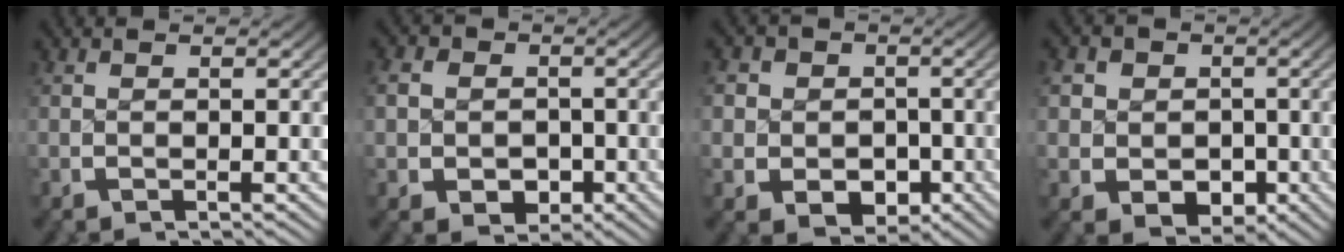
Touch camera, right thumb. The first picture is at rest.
{"total": 5.4, "force": [-0.6, 4.8, 2.5], "torque": [-0.048, -0.019, -0.004]}
{"total": 7.4, "force": [-0.8, 6.5, 3.5], "torque": [-0.069, -0.027, -0.006]}
{"total": 7.8, "force": [-0.5, 6.7, 4.0], "torque": [-0.084, -0.031, 0.003]}